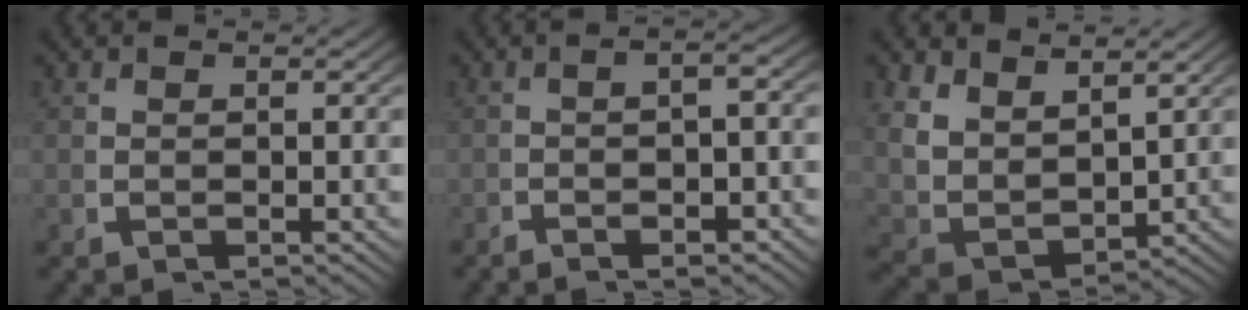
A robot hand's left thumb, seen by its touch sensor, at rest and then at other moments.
{"total": 3.0, "force": [-1.5, 0.7, 2.5], "torque": [-0.038, 0.002, -0.026]}
{"total": 7.2, "force": [1.3, 5.5, 4.5], "torque": [-0.123, -0.035, 0.045]}